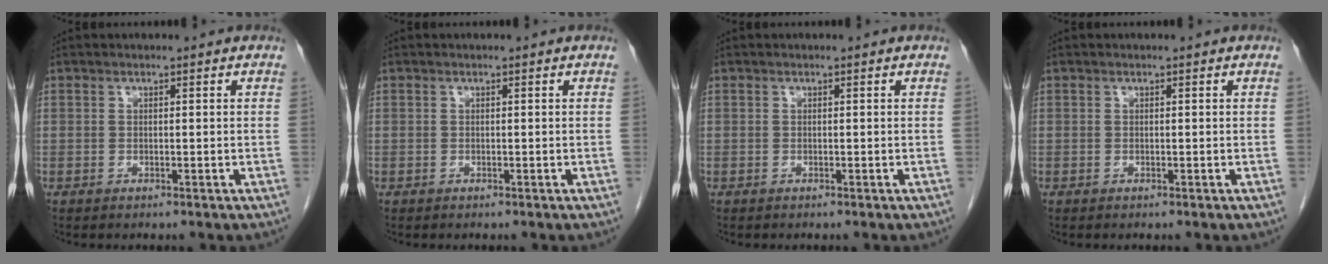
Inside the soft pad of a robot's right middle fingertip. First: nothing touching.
{"total": 0.0}
{"total": 0.0}
{"total": 0.0}